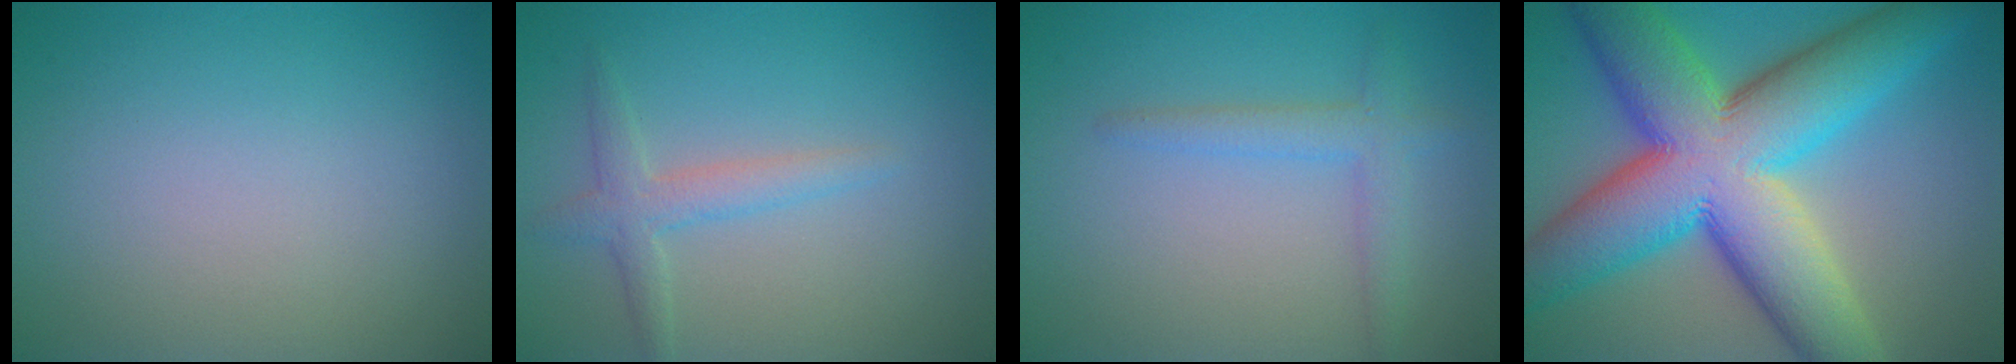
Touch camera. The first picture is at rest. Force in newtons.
{"total": 2.3, "press": 2.3, "slide": 0.1}
{"total": 2.3, "press": 2.3, "slide": 0.2}
{"total": 16.5, "press": 16.5, "slide": 0.3}